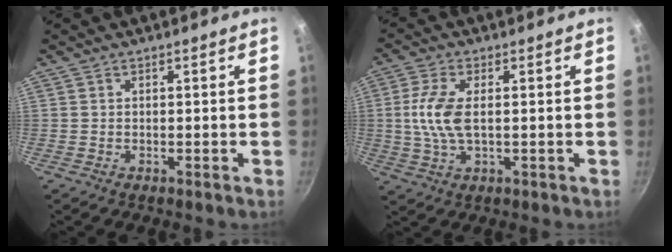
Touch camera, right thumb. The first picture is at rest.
{"total": 7.9, "force": [0.4, 3.6, 7.0], "torque": [-0.154, 0.004, 0.005]}